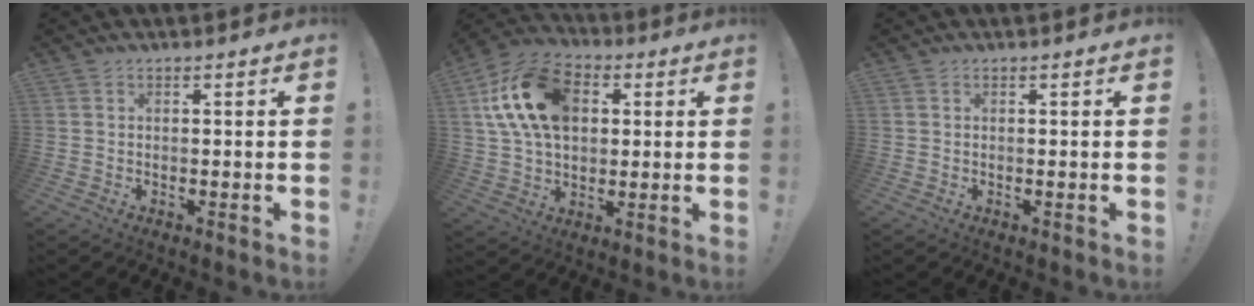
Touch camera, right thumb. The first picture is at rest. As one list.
[{"total": 19.4, "force": [5.0, 13.2, 13.4], "torque": [-0.235, -0.003, 0.093]}, {"total": 0.0}]